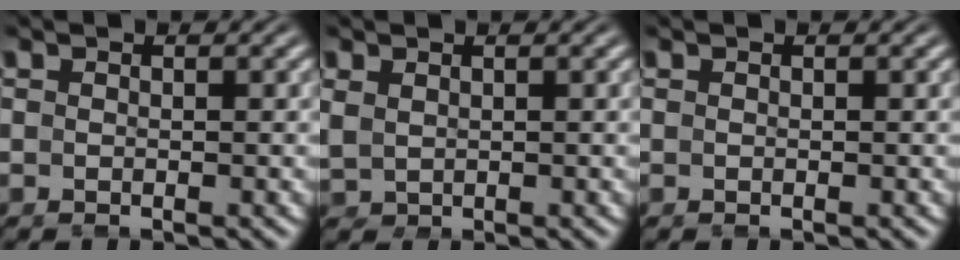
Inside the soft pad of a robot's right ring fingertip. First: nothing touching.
{"total": 2.5, "force": [0.3, 2.4, 0.7], "torque": [-0.033, -0.018, 0.018]}
{"total": 0.0}